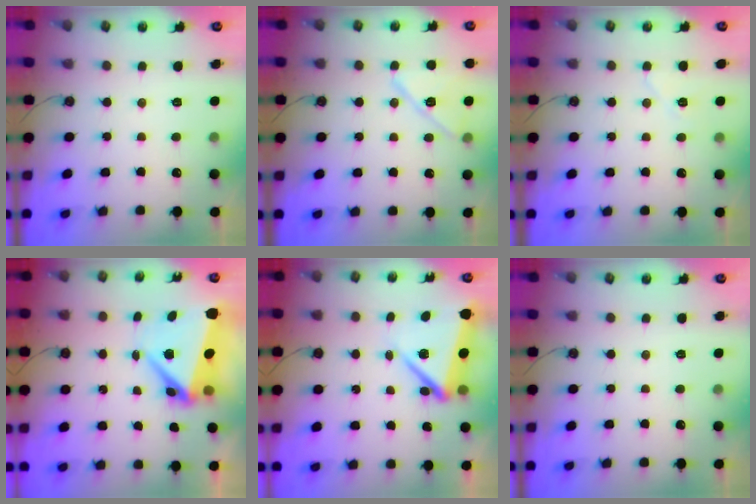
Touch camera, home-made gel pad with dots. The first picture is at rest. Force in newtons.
{"total": 12.6, "press": 12.6, "slide": 0.6}
{"total": 5.5, "press": 5.0, "slide": 2.3}
{"total": 8.4, "press": 8.2, "slide": 1.7}
{"total": 9.4, "press": 9.3, "slide": 1.4}
{"total": 0.0}